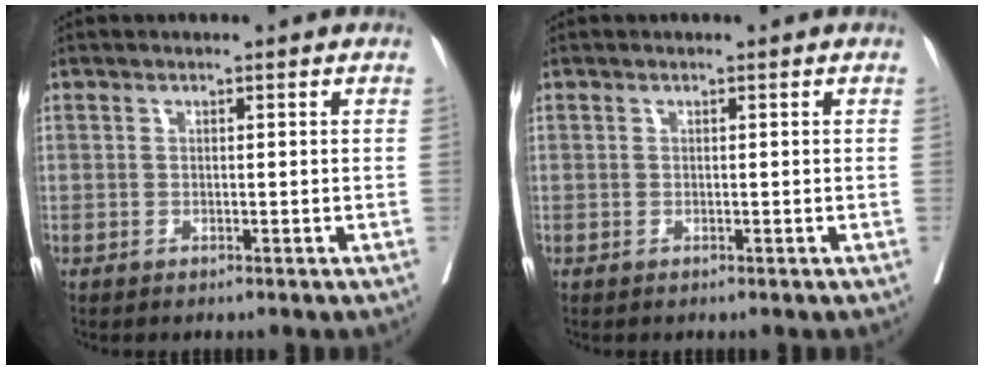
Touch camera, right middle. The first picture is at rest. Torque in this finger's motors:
{"motor_torque": [0.00, 0.00, 0.00, 0.00]}